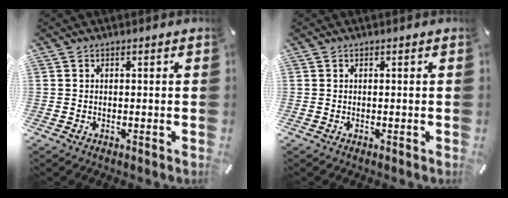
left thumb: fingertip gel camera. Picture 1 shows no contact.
{"total": 0.0}